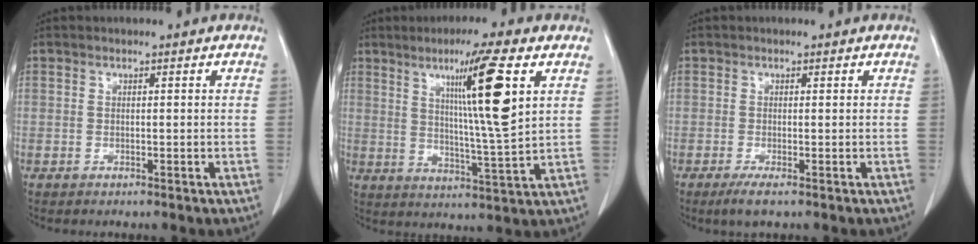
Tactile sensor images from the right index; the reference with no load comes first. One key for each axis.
{"total": 12.0, "fx": 4.6, "fy": -1.1, "fz": 11.0, "tx": -0.182, "ty": -0.007, "tz": 0.079}
{"total": 2.2, "fx": -1.2, "fy": 0.1, "fz": 1.8, "tx": -0.034, "ty": -0.008, "tz": -0.021}